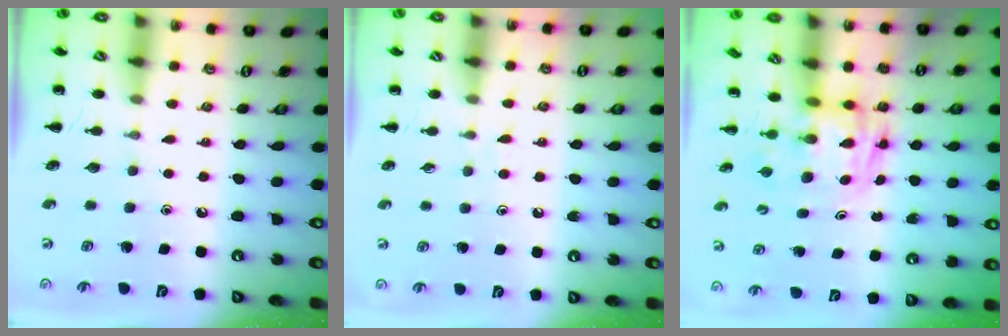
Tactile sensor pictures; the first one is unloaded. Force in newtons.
{"total": 2.9, "press": 2.6, "slide": 1.4}
{"total": 2.7, "press": 2.7, "slide": 0.5}